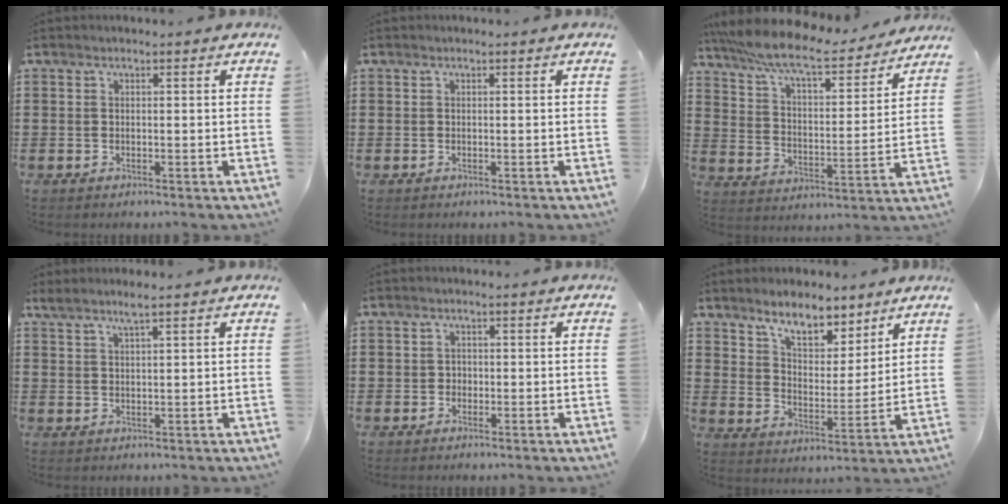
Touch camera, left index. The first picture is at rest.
{"total": 0.0}
{"total": 9.4, "force": [8.2, 1.2, 4.4], "torque": [-0.117, -0.044, 0.139]}
{"total": 2.8, "force": [2.1, -0.1, 1.9], "torque": [-0.041, 0.001, 0.038]}
{"total": 0.9, "force": [0.0, 0.9, 0.3], "torque": [-0.010, 0.006, -0.001]}
{"total": 7.8, "force": [6.8, 2.6, 3.0], "torque": [-0.067, -0.023, 0.122]}